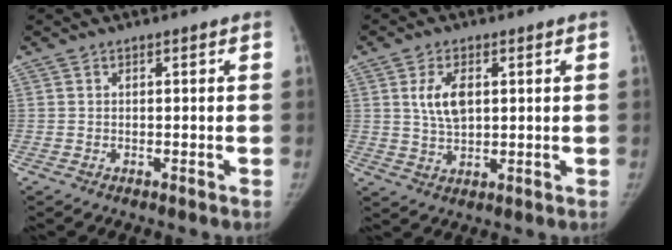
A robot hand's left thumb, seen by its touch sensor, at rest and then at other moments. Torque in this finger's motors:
{"motor_torque": [-0.08, 0.33, 0.24, 0.30, 0.05]}